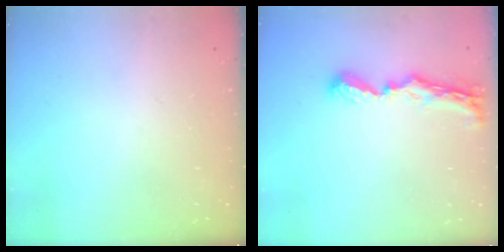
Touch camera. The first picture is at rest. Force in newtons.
{"total": 8.7, "press": 8.7, "slide": 0.7}